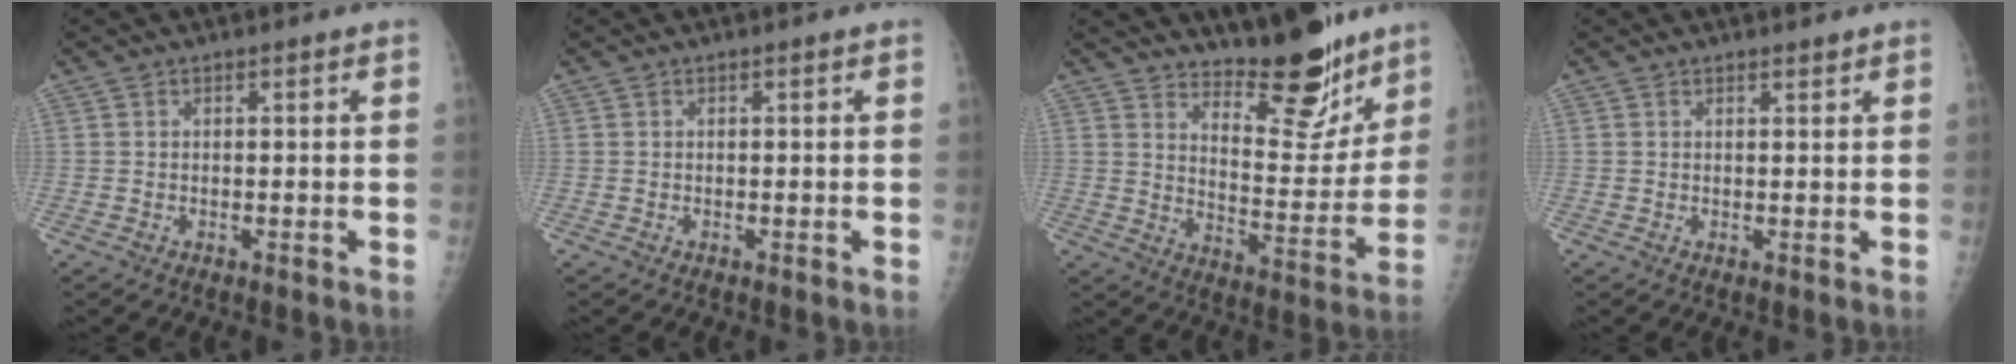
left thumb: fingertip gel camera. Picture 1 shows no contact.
{"total": 0.0}
{"total": 14.6, "force": [11.9, 4.6, 7.0], "torque": [-0.055, -0.104, 0.187]}
{"total": 1.0, "force": [0.9, 0.3, 0.3], "torque": [-0.003, -0.007, 0.014]}